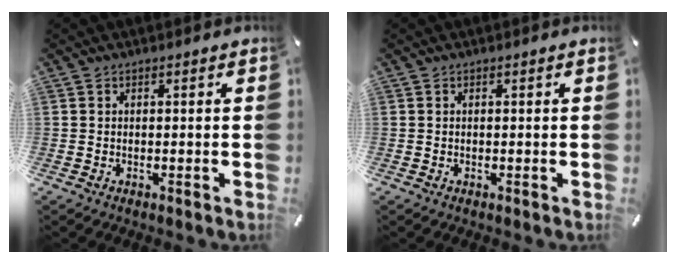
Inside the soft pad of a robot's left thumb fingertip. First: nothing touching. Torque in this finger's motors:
{"motor_torque": [0.01, 0.06, -0.05, 0.00, 0.00]}